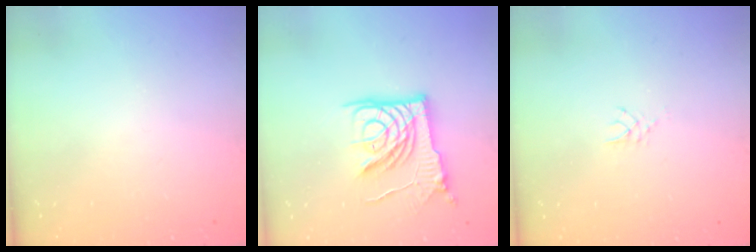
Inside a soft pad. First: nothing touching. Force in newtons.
{"total": 13.9, "press": 13.9, "slide": 1.3}
{"total": 2.7, "press": 2.7, "slide": 0.4}